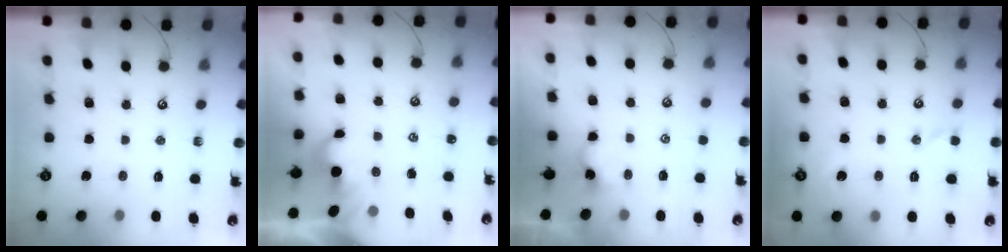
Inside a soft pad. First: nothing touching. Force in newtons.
{"total": 2.0, "press": 2.0, "slide": 0.4}
{"total": 2.8, "press": 2.8, "slide": 0.0}
{"total": 1.1, "press": 0.9, "slide": 0.7}